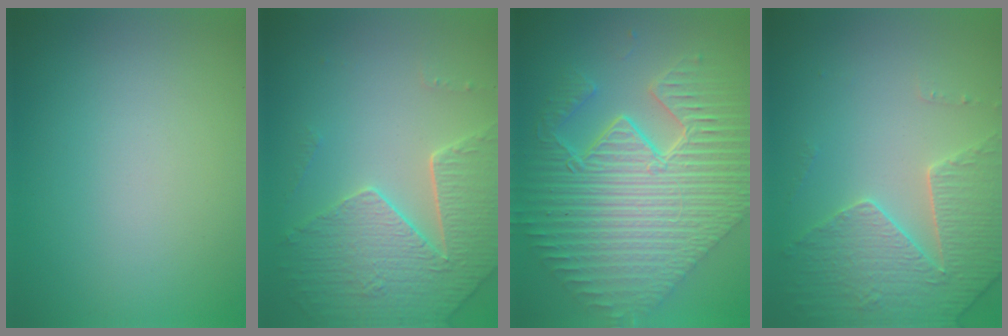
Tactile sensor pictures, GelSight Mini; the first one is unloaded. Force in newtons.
{"total": 5.0, "press": 4.5, "slide": 2.1}
{"total": 11.7, "press": 7.7, "slide": 8.8}
{"total": 4.4, "press": 4.0, "slide": 1.8}